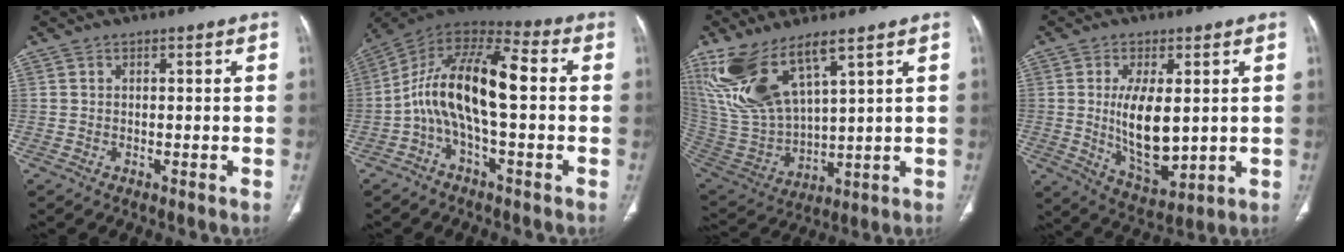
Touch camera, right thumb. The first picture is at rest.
{"total": 15.7, "force": [-1.2, 6.3, 14.4], "torque": [-0.258, 0.053, -0.031]}
{"total": 16.4, "force": [9.7, 5.9, 11.8], "torque": [-0.239, -0.043, 0.218]}
{"total": 12.4, "force": [0.8, 5.7, 10.9], "torque": [-0.174, -0.025, 0.030]}